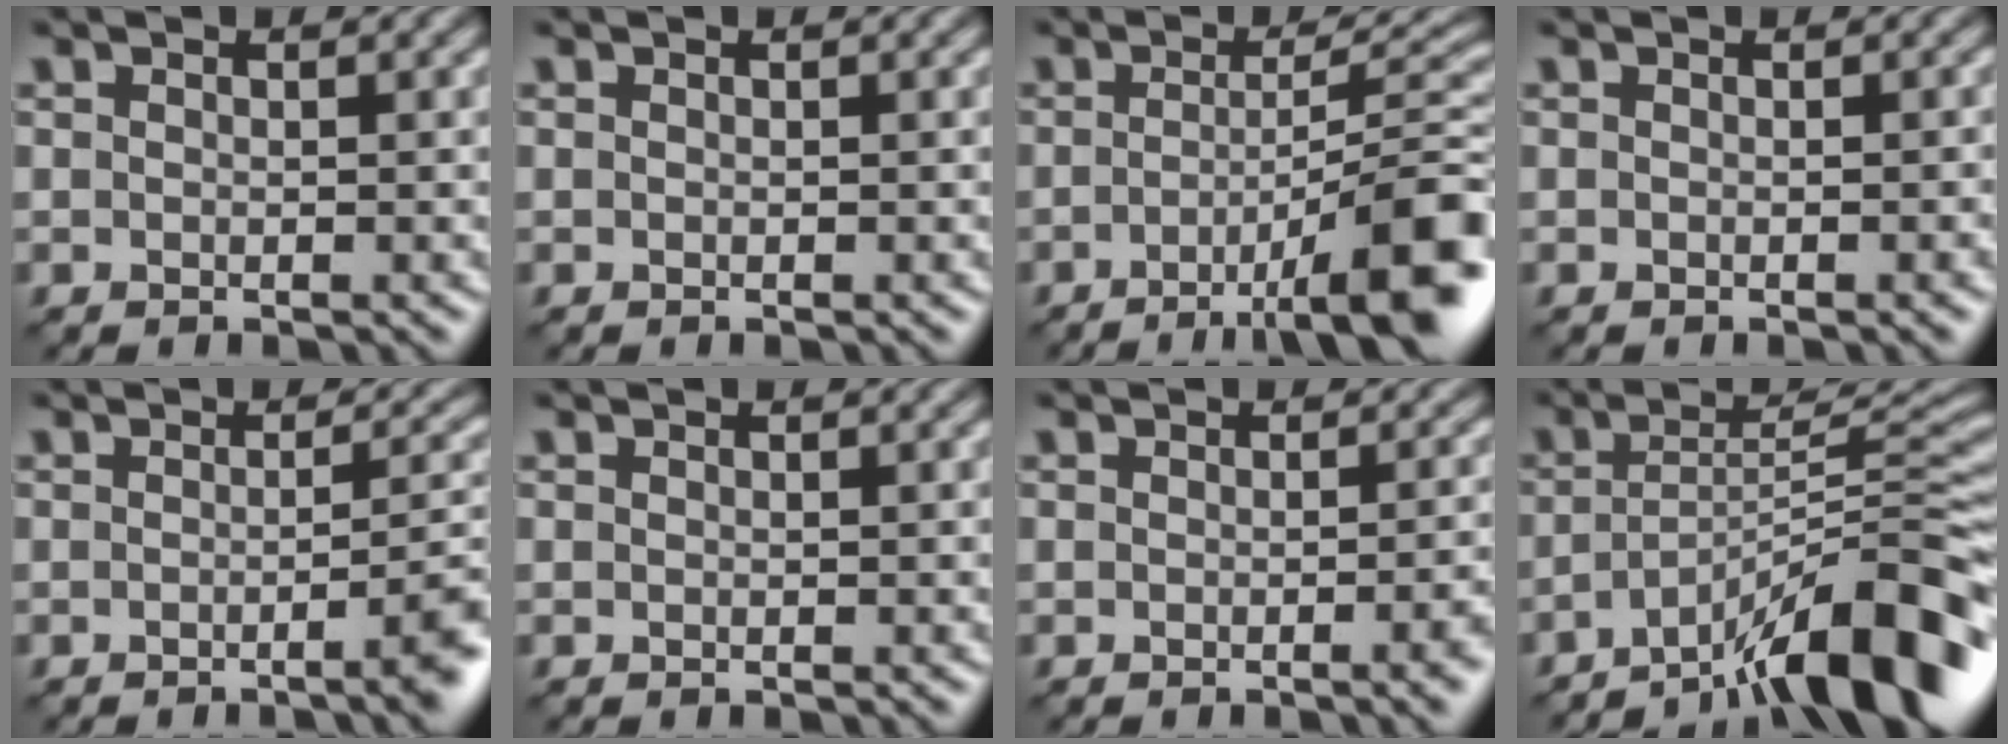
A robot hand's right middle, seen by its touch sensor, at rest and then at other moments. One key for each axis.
{"total": 0.0}
{"total": 9.6, "fx": -4.8, "fy": 1.3, "fz": 8.2, "tx": -0.107, "ty": 0.006, "tz": -0.078}
{"total": 1.3, "fx": -0.4, "fy": 0.5, "fz": 1.1, "tx": -0.010, "ty": 0.002, "tz": -0.003}
{"total": 3.7, "fx": -1.6, "fy": 0.4, "fz": 3.3, "tx": -0.044, "ty": -0.001, "tz": -0.029}
{"total": 0.0}
{"total": 3.1, "fx": -1.1, "fy": 0.9, "fz": 2.8, "tx": -0.026, "ty": -0.002, "tz": -0.014}
{"total": 10.7, "fx": -6.9, "fy": 1.4, "fz": 8.1, "tx": -0.106, "ty": 0.017, "tz": -0.120}